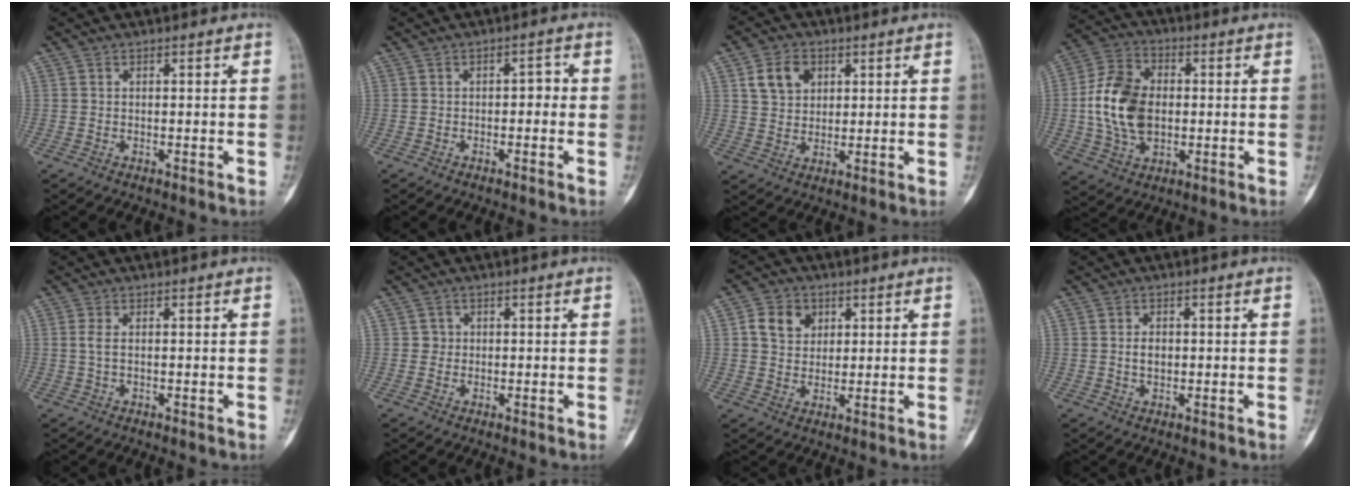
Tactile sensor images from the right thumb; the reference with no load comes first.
{"total": 2.4, "force": [-0.4, 1.4, 1.8], "torque": [-0.010, 0.016, -0.013]}
{"total": 6.9, "force": [2.8, 5.2, 3.6], "torque": [-0.041, -0.007, 0.052]}
{"total": 14.1, "force": [-0.2, 9.6, 10.3], "torque": [-0.185, 0.014, -0.003]}
{"total": 1.8, "force": [0.2, 0.8, 1.7], "torque": [-0.044, 0.001, 0.005]}
{"total": 1.5, "force": [0.2, 1.4, 0.2], "torque": [0.007, 0.004, 0.000]}
{"total": 6.4, "force": [2.2, 5.3, 2.9], "torque": [-0.027, -0.004, 0.038]}
{"total": 2.4, "force": [0.1, 1.6, 1.7], "torque": [-0.023, 0.001, 0.002]}